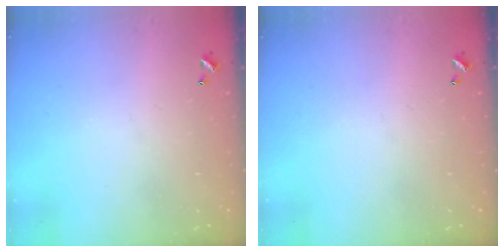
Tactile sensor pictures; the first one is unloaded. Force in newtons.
{"total": 0.0}